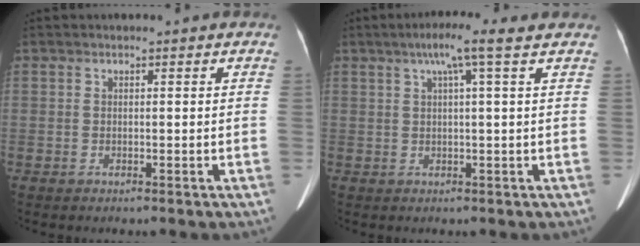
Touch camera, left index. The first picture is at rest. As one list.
[{"total": 5.2, "force": [2.9, -0.8, 4.2], "torque": [-0.073, 0.018, 0.049]}]